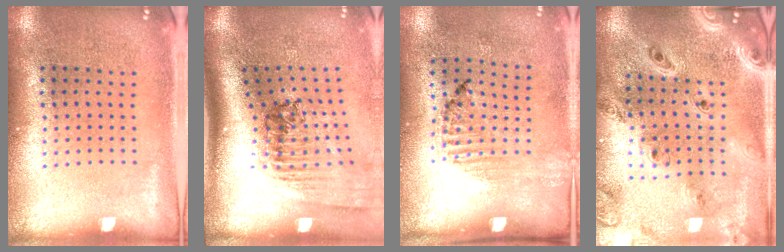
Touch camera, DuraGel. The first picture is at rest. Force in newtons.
{"total": 2.5, "press": 1.8, "slide": 1.7}
{"total": 1.3, "press": 1.1, "slide": 0.7}
{"total": 2.7, "press": 2.4, "slide": 1.3}